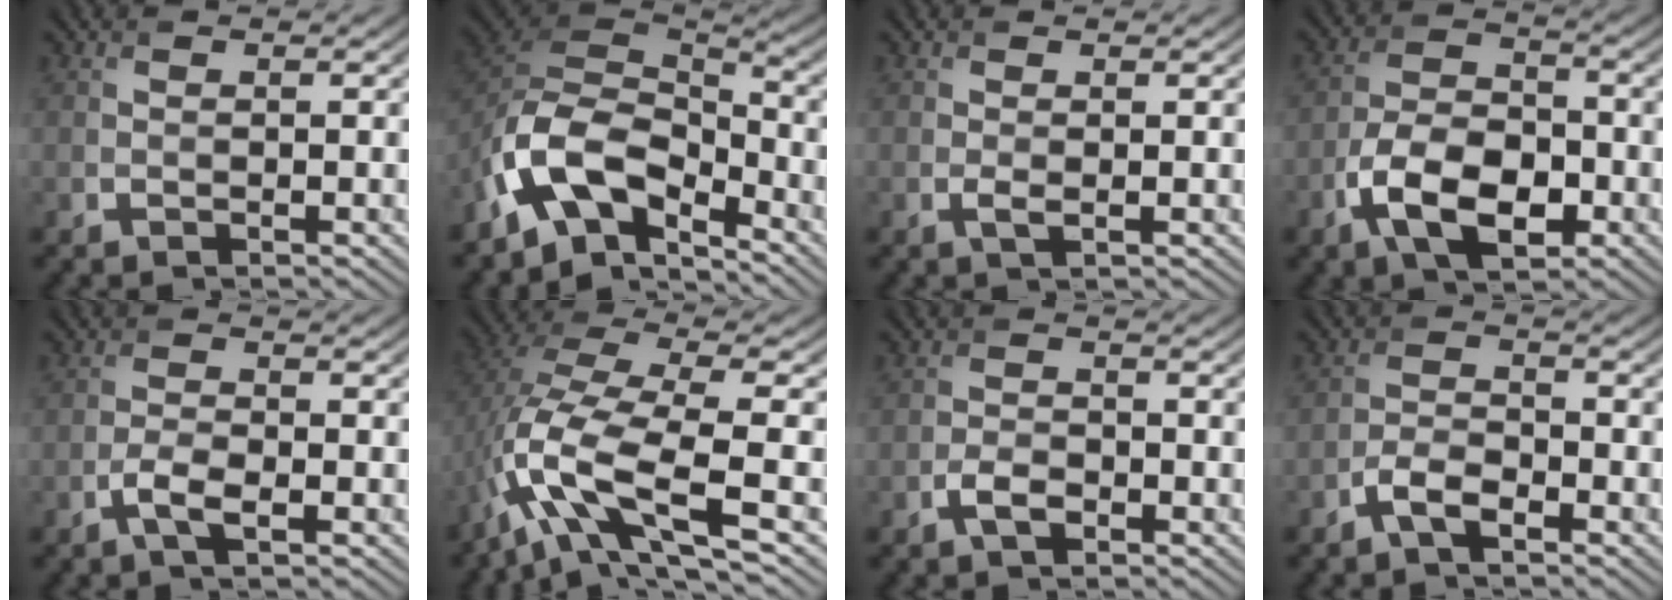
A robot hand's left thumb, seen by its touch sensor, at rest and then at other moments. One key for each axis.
{"total": 12.5, "fx": -7.2, "fy": 6.2, "fz": 8.1, "tx": -0.175, "ty": -0.014, "tz": -0.150}
{"total": 1.0, "fx": 0.0, "fy": 0.3, "fz": 0.9, "tx": -0.022, "ty": -0.003, "tz": -0.001}
{"total": 9.0, "fx": -3.9, "fy": 5.0, "fz": 6.4, "tx": -0.128, "ty": -0.003, "tz": -0.082}
{"total": 2.7, "fx": -1.4, "fy": 0.8, "fz": 2.2, "tx": -0.051, "ty": 0.001, "tz": -0.032}
{"total": 12.5, "fx": -4.4, "fy": 4.3, "fz": 10.9, "tx": -0.237, "ty": -0.010, "tz": -0.083}
{"total": 2.4, "fx": -1.4, "fy": 1.1, "fz": 1.6, "tx": -0.033, "ty": 0.000, "tz": -0.031}
{"total": 3.4, "fx": -2.3, "fy": 1.2, "fz": 2.2, "tx": -0.048, "ty": 0.004, "tz": -0.053}